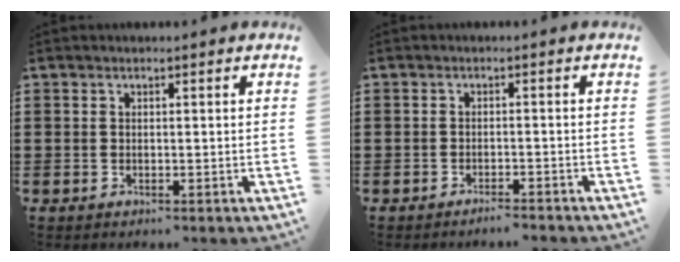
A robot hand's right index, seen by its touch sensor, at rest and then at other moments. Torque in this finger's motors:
{"motor_torque": [-1.12, 1.02, -1.05, -0.21]}